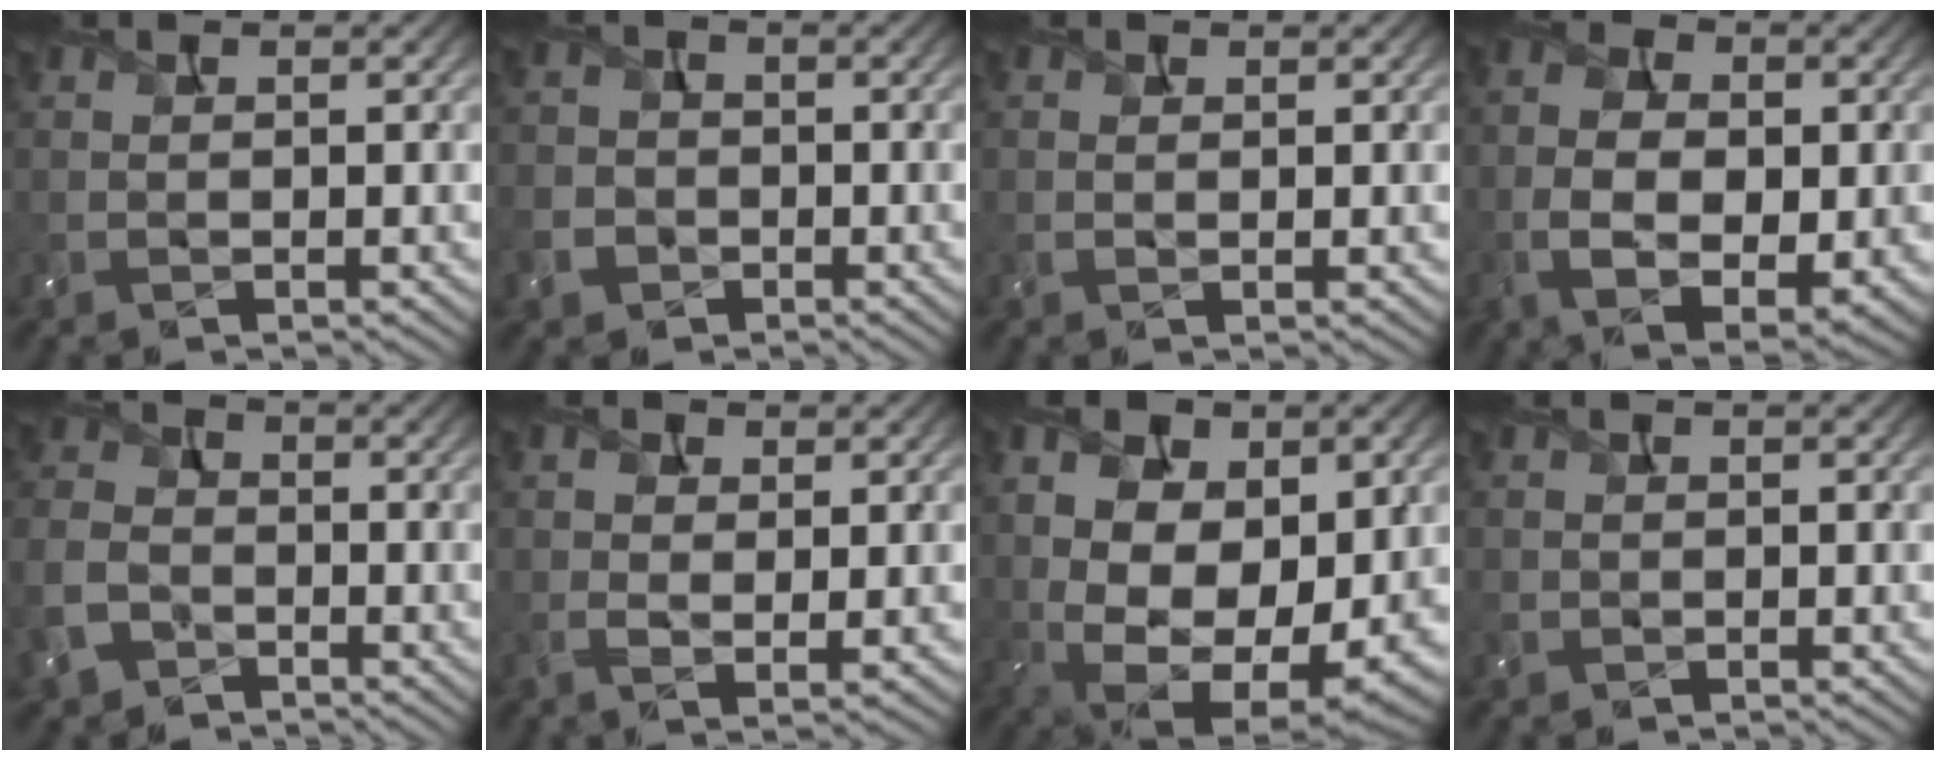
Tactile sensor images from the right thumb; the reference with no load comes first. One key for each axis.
{"total": 4.1, "fx": -1.6, "fy": 3.5, "fz": 1.3, "tx": -0.032, "ty": -0.006, "tz": -0.048}
{"total": 0.9, "fx": 0.5, "fy": 0.4, "fz": 0.7, "tx": -0.013, "ty": 0.001, "tz": 0.009}
{"total": 9.3, "fx": -1.2, "fy": 5.6, "fz": 7.3, "tx": -0.164, "ty": -0.010, "tz": -0.017}
{"total": 7.0, "fx": -3.7, "fy": 5.0, "fz": 3.2, "tx": -0.102, "ty": -0.016, "tz": -0.087}
{"total": 2.9, "fx": 0.7, "fy": 1.4, "fz": 2.5, "tx": -0.056, "ty": 0.002, "tz": 0.011}
{"total": 15.6, "fx": 1.4, "fy": 9.0, "fz": 12.7, "tx": -0.215, "ty": -0.003, "tz": 0.026}
{"total": 0.8, "fx": -0.3, "fy": 0.8, "fz": 0.2, "tx": -0.001, "ty": -0.004, "tz": -0.008}